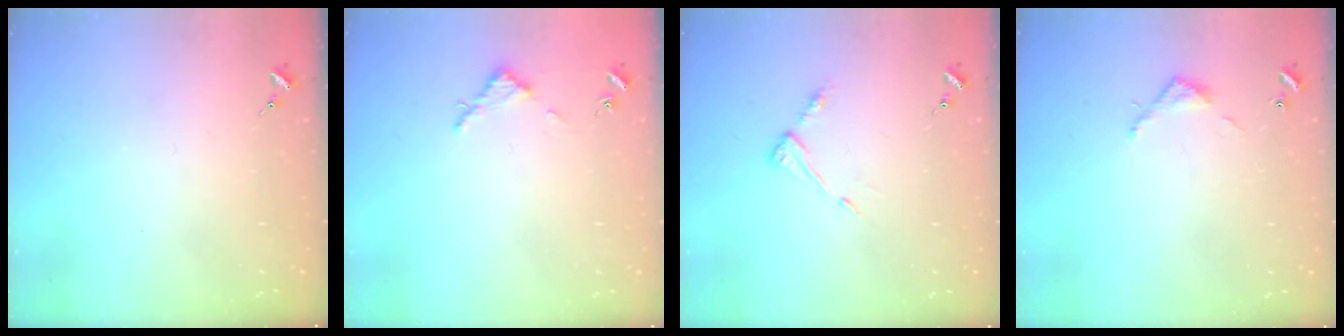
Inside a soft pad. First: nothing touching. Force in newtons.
{"total": 2.8, "press": 2.8, "slide": 0.3}
{"total": 5.6, "press": 5.6, "slide": 0.3}
{"total": 3.2, "press": 3.2, "slide": 0.2}